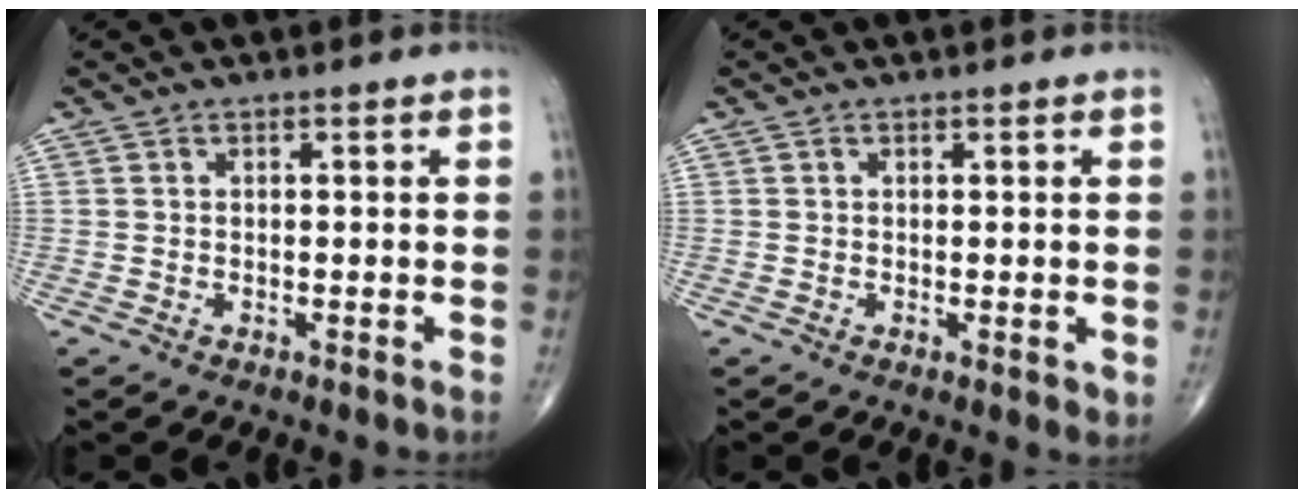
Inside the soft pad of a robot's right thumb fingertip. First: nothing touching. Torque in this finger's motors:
{"motor_torque": [-0.31, 0.16, -0.11, -0.08, -0.03]}